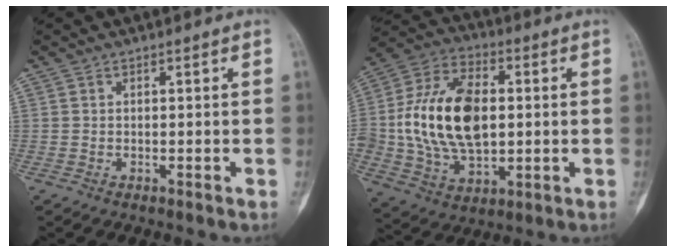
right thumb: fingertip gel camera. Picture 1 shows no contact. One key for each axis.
{"total": 21.0, "fx": 0.9, "fy": 12.9, "fz": 16.5, "tx": -0.303, "ty": 0.010, "tz": 0.020}